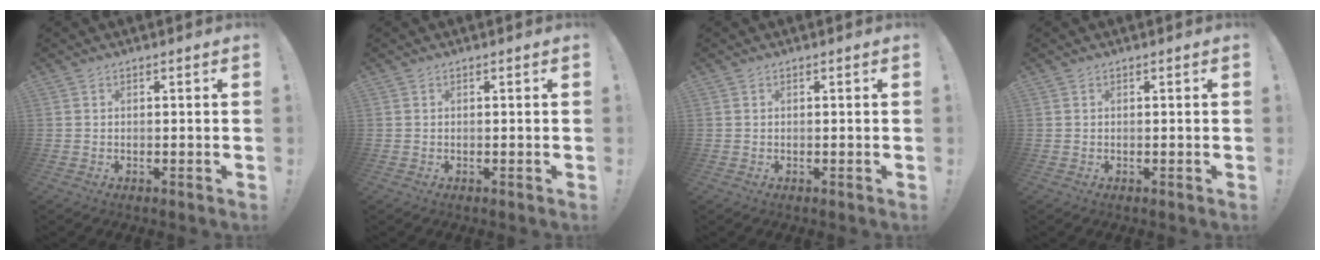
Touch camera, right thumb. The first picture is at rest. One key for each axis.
{"total": 0.0}
{"total": 0.0}
{"total": 0.0}